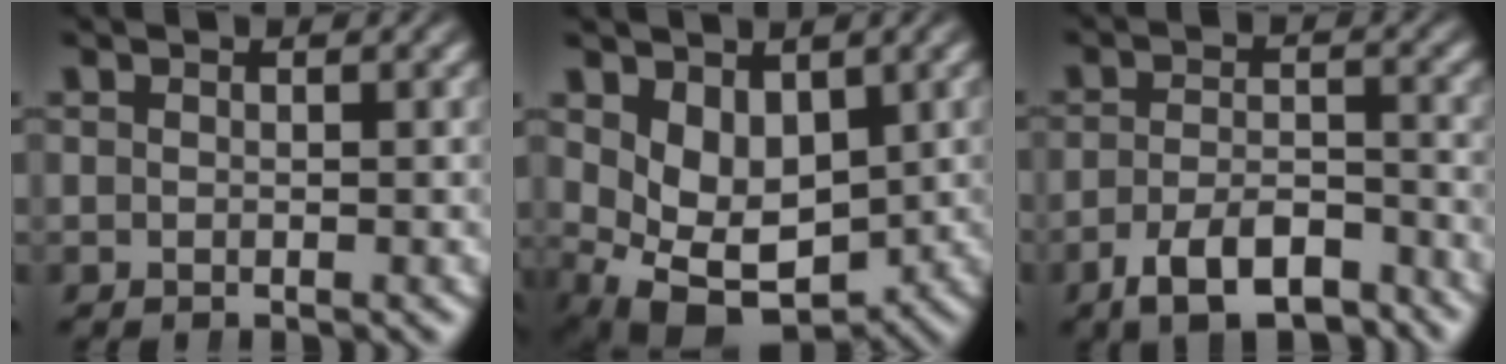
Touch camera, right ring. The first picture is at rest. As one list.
[{"total": 8.5, "force": [-1.2, 6.4, 5.5], "torque": [-0.112, -0.047, -0.002]}, {"total": 5.7, "force": [-4.3, 2.1, 3.2], "torque": [-0.032, -0.015, -0.065]}]